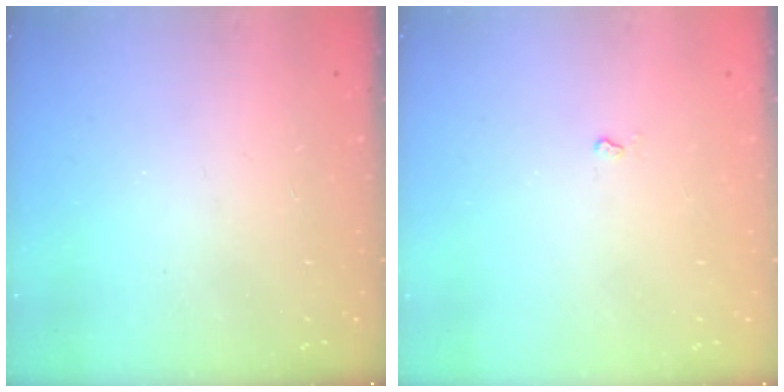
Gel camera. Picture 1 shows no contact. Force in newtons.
{"total": 2.4, "press": 2.3, "slide": 0.5}